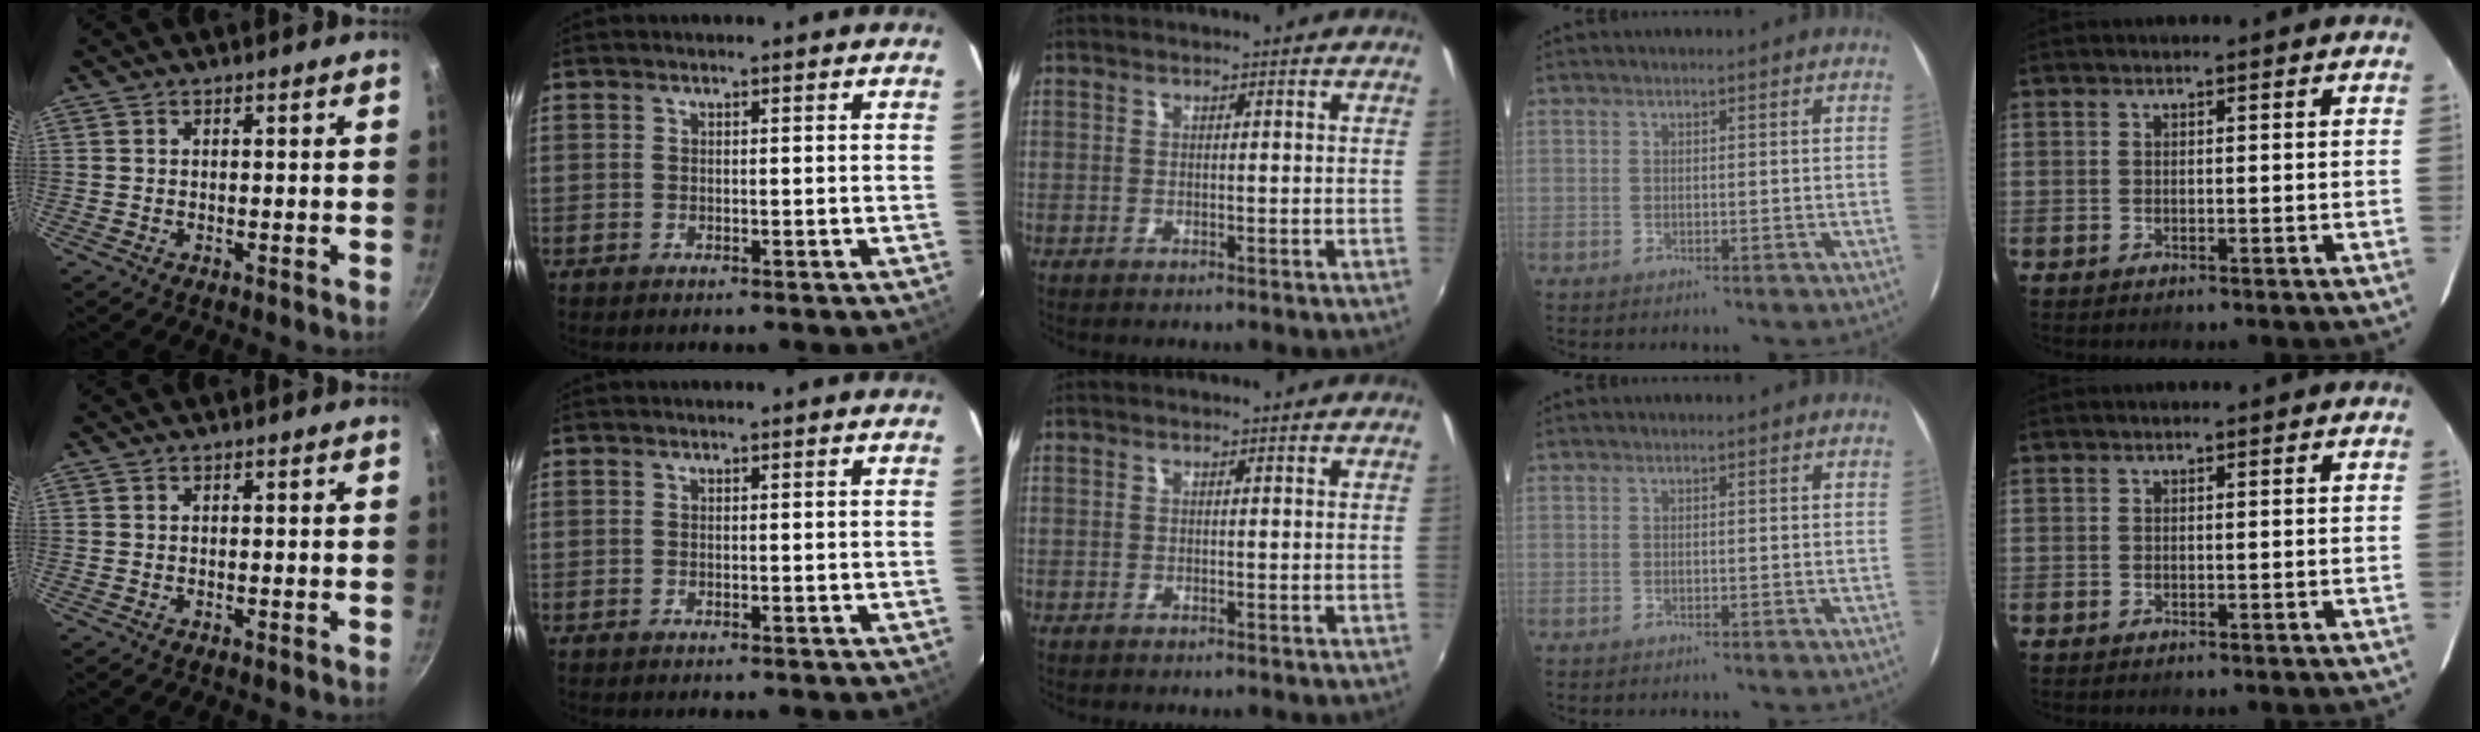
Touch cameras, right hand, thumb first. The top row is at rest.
{}